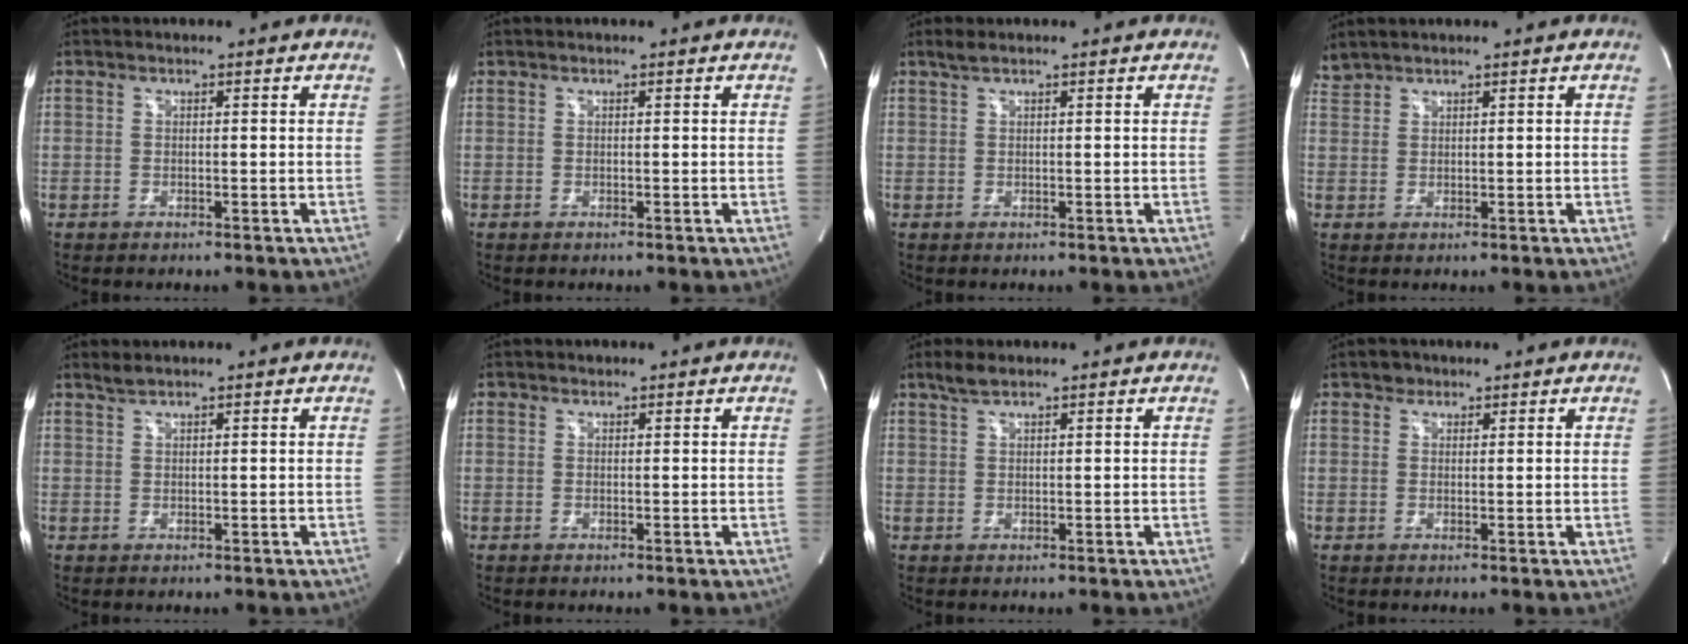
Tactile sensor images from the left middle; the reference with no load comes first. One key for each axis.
{"total": 0.0}
{"total": 1.1, "fx": 0.9, "fy": 0.0, "fz": 0.7, "tx": -0.020, "ty": 0.009, "tz": 0.022}
{"total": 2.0, "fx": 2.0, "fy": 0.1, "fz": 0.0, "tx": -0.011, "ty": 0.017, "tz": 0.047}
{"total": 1.0, "fx": 1.0, "fy": -0.1, "fz": 0.3, "tx": -0.011, "ty": 0.004, "tz": 0.025}
{"total": 0.5, "fx": 0.3, "fy": 0.4, "fz": 0.0, "tx": -0.002, "ty": -0.001, "tz": 0.004}
{"total": 2.1, "fx": 1.7, "fy": 0.4, "fz": 1.2, "tx": -0.033, "ty": 0.008, "tz": 0.036}
{"total": 1.4, "fx": 0.9, "fy": 1.1, "fz": 0.1, "tx": 0.002, "ty": 0.001, "tz": 0.009}